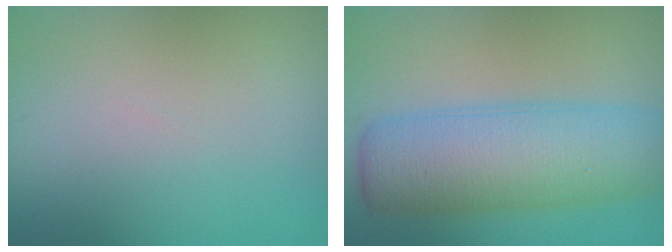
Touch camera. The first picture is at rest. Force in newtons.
{"total": 10.1, "press": 10.1, "slide": 0.2}